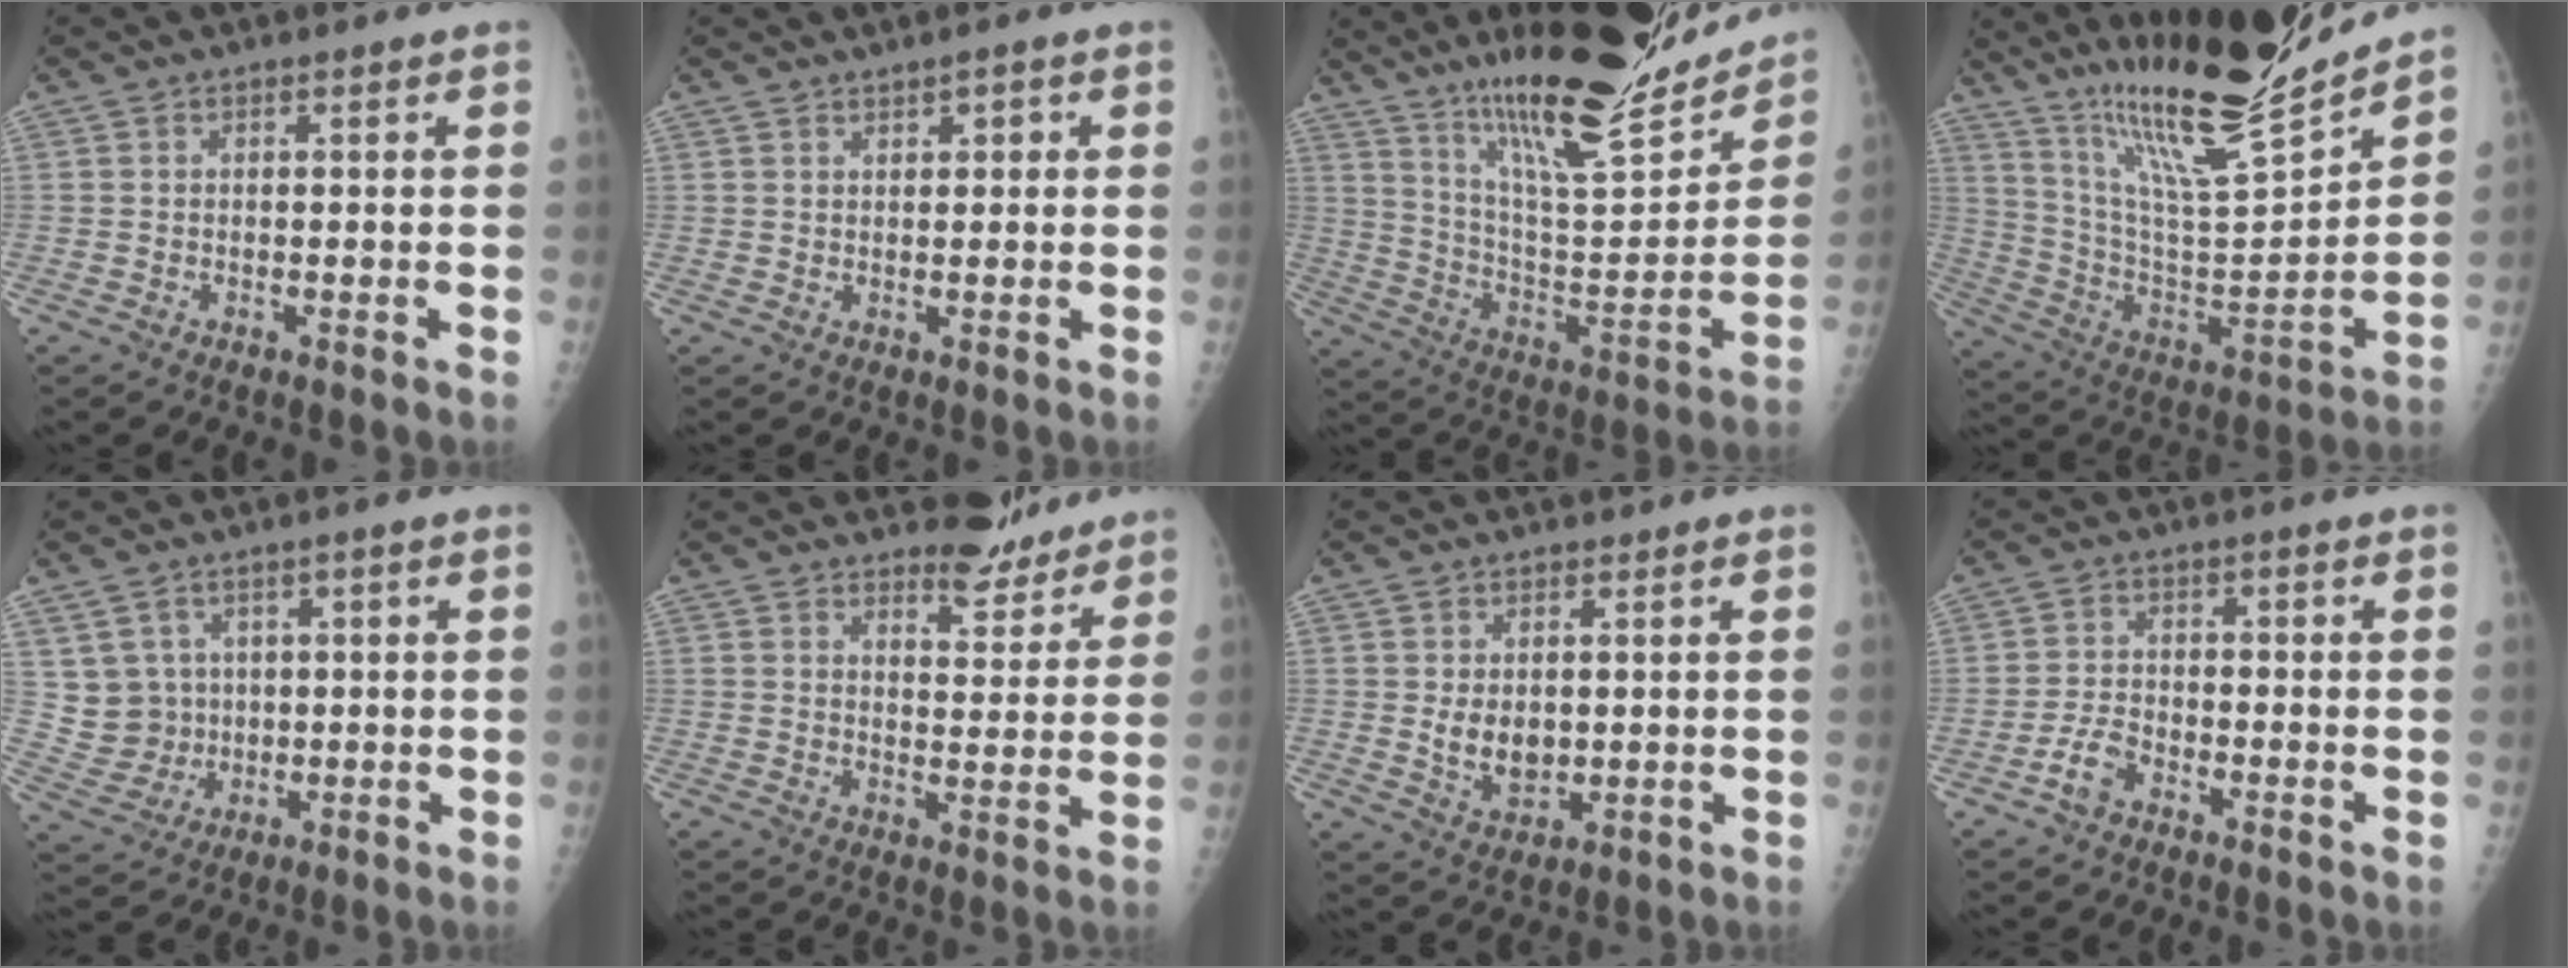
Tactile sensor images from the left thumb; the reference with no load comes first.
{"total": 1.9, "force": [1.0, 1.4, 0.7], "torque": [0.006, -0.002, 0.011]}
{"total": 25.4, "force": [19.2, 5.8, 15.6], "torque": [-0.213, -0.096, 0.315]}
{"total": 22.3, "force": [18.4, 2.2, 12.4], "torque": [-0.182, -0.102, 0.325]}
{"total": 7.3, "force": [1.6, 7.0, 1.3], "torque": [0.011, -0.004, 0.039]}
{"total": 6.2, "force": [5.7, 2.2, 0.8], "torque": [0.012, -0.053, 0.083]}
{"total": 5.7, "force": [0.5, 4.2, 3.8], "torque": [-0.043, -0.011, 0.021]}
{"total": 3.9, "force": [-2.6, 2.0, 2.1], "torque": [-0.038, 0.017, -0.052]}